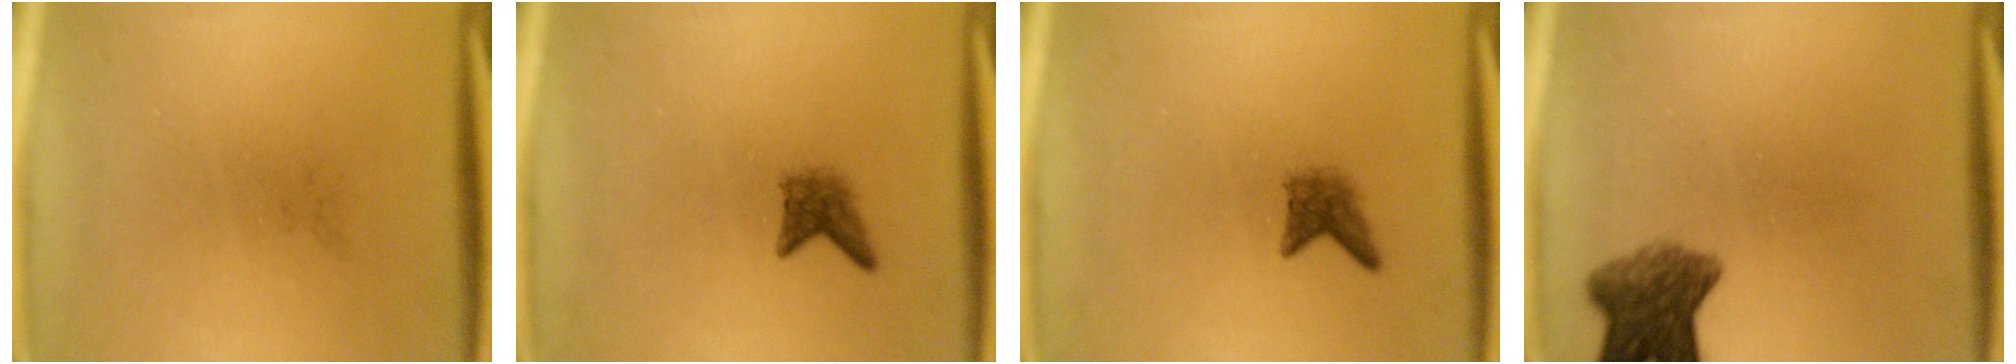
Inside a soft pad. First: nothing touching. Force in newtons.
{"total": 2.1}
{"total": 2.1}
{"total": 6.7}